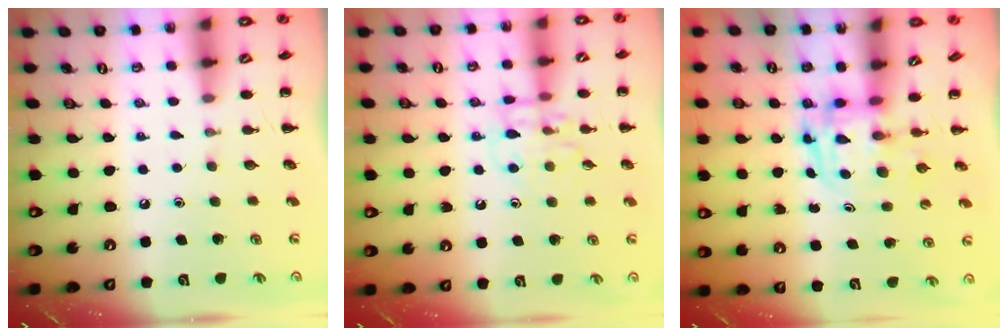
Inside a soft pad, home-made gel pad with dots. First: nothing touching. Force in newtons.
{"total": 10.4, "press": 10.3, "slide": 0.7}
{"total": 3.0, "press": 3.0, "slide": 0.5}